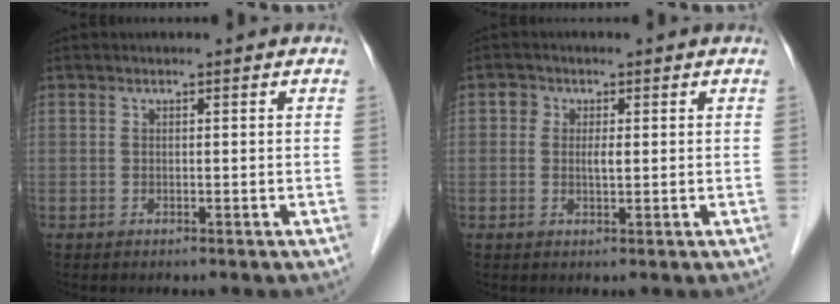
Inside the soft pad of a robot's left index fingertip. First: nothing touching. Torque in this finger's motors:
{"motor_torque": [0.12, 0.07, 0.00, 0.00]}